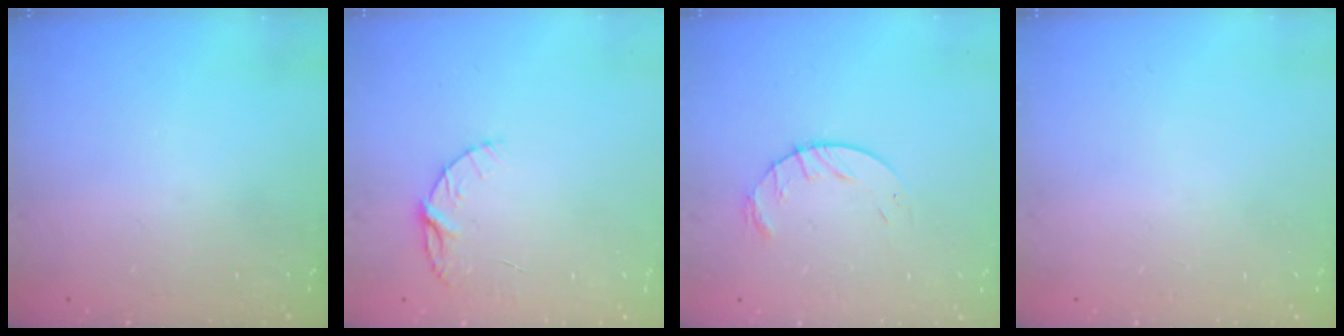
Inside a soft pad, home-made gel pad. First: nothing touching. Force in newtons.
{"total": 4.5, "press": 4.4, "slide": 0.4}
{"total": 4.6, "press": 4.5, "slide": 0.6}
{"total": 0.0}